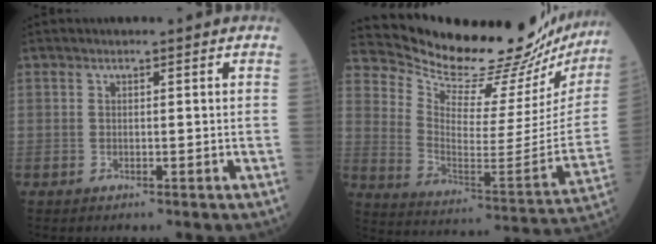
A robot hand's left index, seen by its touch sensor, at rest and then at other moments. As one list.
[{"total": 26.7, "force": [25.2, 3.1, 8.3], "torque": [-0.144, -0.120, 0.337]}]